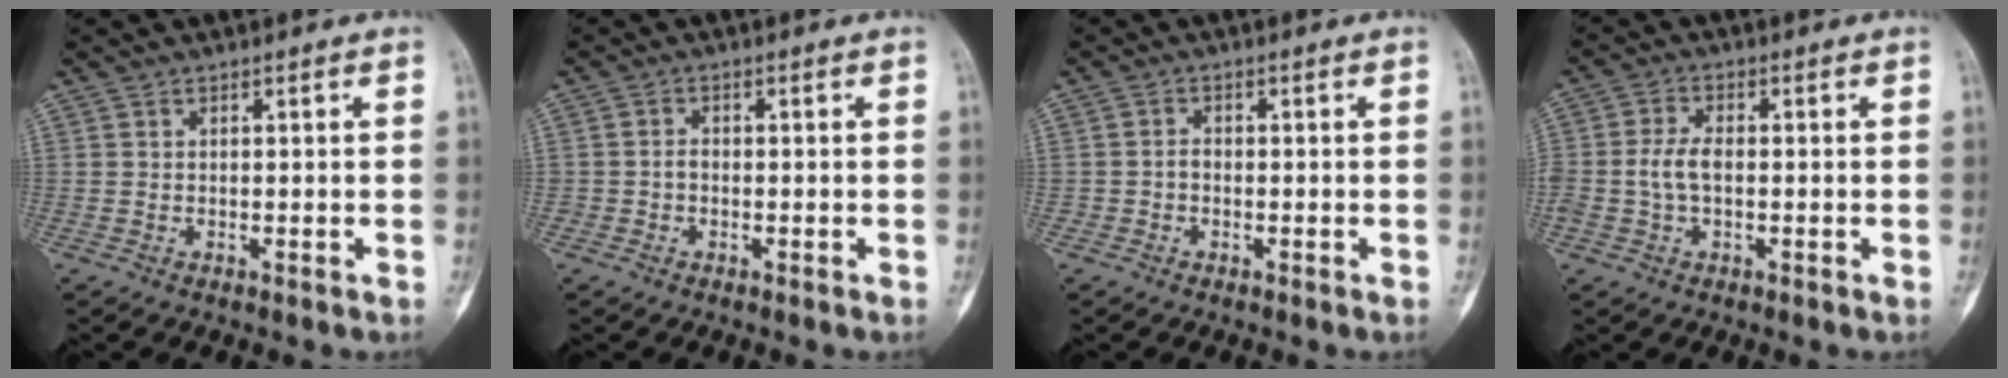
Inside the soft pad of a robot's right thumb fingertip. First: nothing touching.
{"total": 1.4, "force": [-0.4, 1.2, 0.7], "torque": [-0.004, 0.006, -0.009]}
{"total": 1.4, "force": [-0.5, 1.2, 0.7], "torque": [-0.004, 0.007, -0.011]}
{"total": 4.6, "force": [-0.6, 2.7, 3.8], "torque": [-0.086, 0.012, -0.013]}